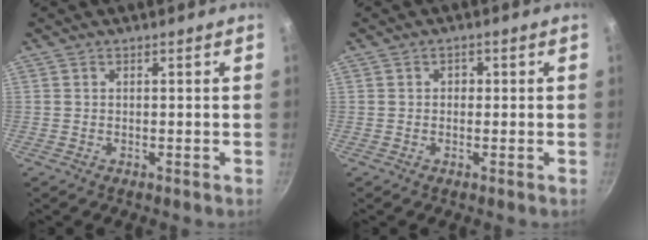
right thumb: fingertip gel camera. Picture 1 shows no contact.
{"total": 1.2, "force": [0.0, 1.0, 0.6], "torque": [-0.003, 0.005, -0.001]}